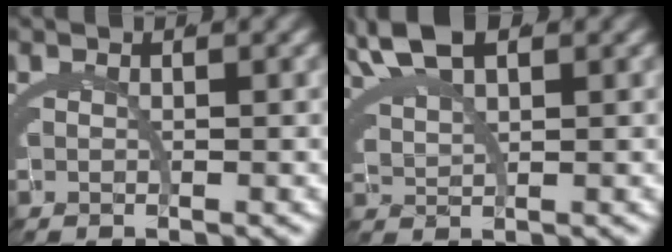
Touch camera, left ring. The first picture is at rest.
{"total": 3.9, "force": [3.4, 0.2, 1.9], "torque": [-0.045, 0.006, 0.066]}